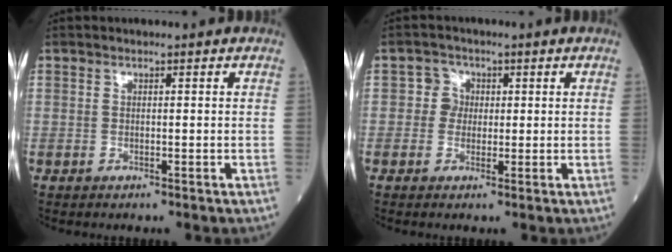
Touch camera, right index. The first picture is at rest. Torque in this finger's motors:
{"motor_torque": [0.11, 0.07, 0.07, 0.01]}